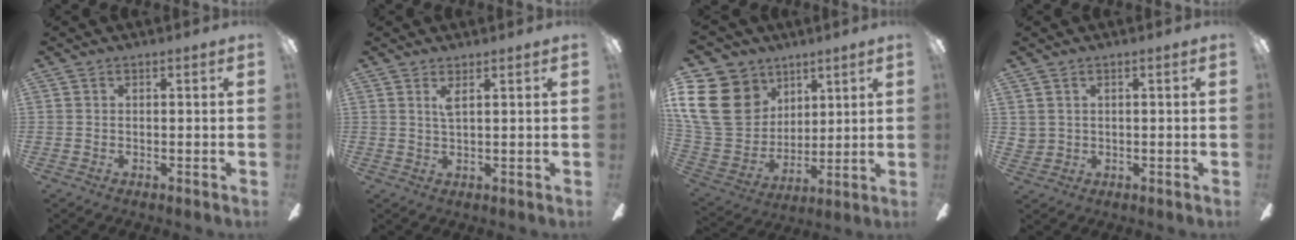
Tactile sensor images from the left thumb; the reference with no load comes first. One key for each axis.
{"total": 2.2, "fx": 1.3, "fy": 0.4, "fz": 1.8, "tx": -0.041, "ty": 0.001, "tz": 0.022}
{"total": 18.8, "fx": 7.7, "fy": 14.9, "fz": 8.5, "tx": -0.200, "ty": -0.033, "tz": 0.147}
{"total": 1.8, "fx": 1.2, "fy": 1.4, "fz": 0.1, "tx": -0.006, "ty": 0.002, "tz": 0.022}